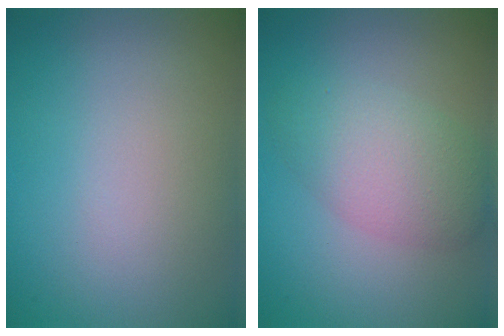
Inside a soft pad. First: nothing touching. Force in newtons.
{"total": 4.6, "press": 4.6, "slide": 0.3}